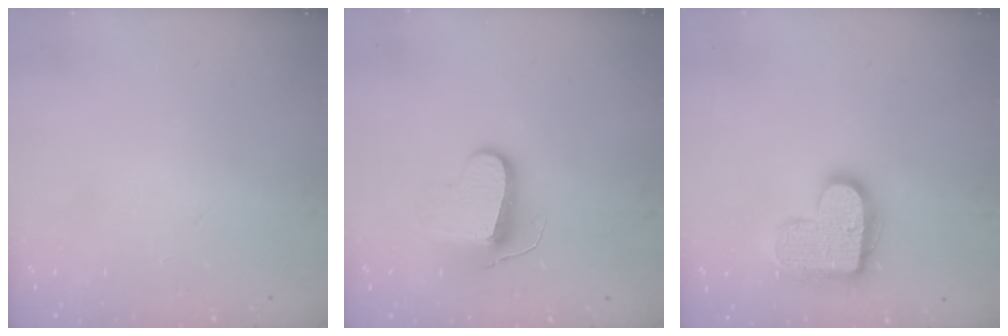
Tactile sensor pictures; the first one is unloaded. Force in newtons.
{"total": 9.7, "press": 9.7, "slide": 0.4}
{"total": 15.5, "press": 15.5, "slide": 0.8}